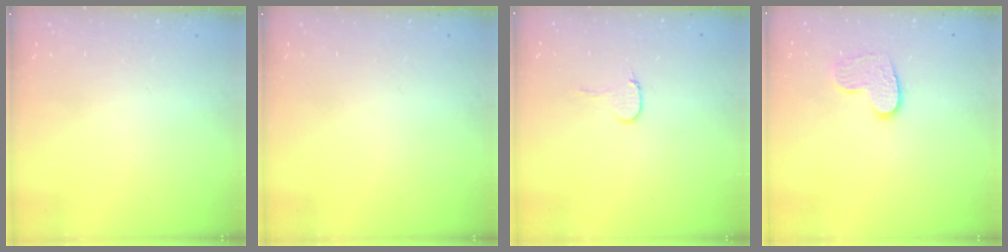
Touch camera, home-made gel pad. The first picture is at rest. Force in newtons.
{"total": 0.0}
{"total": 5.9, "press": 5.9, "slide": 0.5}
{"total": 9.5, "press": 9.5, "slide": 0.6}